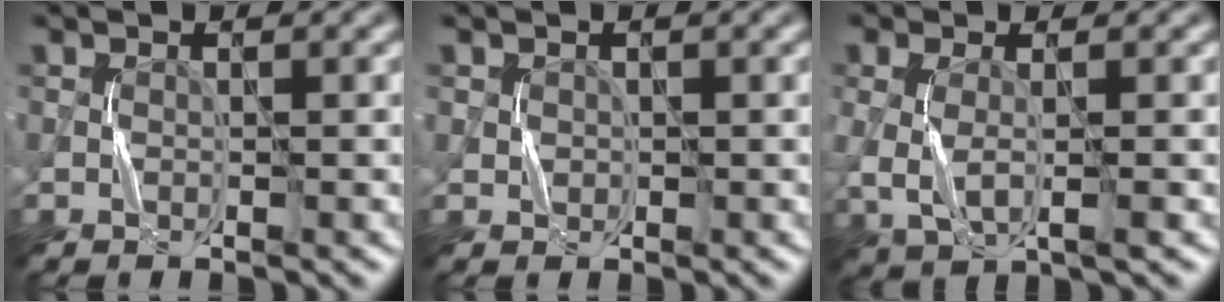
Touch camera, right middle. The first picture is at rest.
{"total": 0.8, "force": [0.1, 0.8, 0.0], "torque": [0.004, 0.002, 0.002]}
{"total": 2.9, "force": [0.3, 1.3, 2.6], "torque": [-0.065, -0.003, 0.004]}